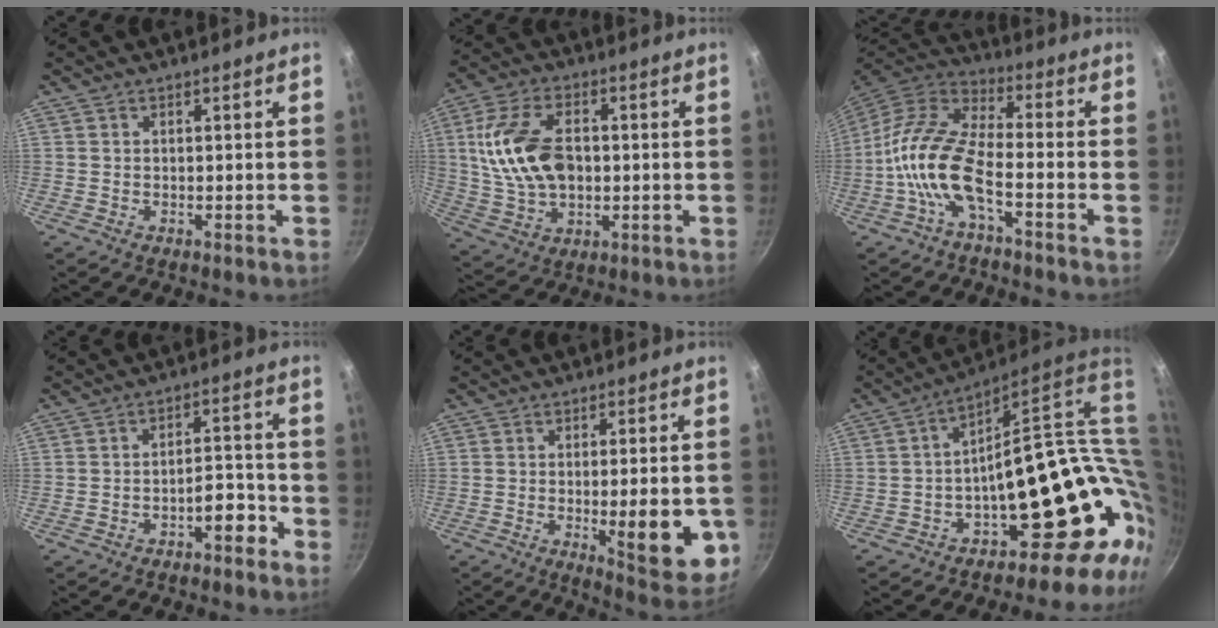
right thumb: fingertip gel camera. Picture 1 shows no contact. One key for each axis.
{"total": 15.3, "fx": 1.2, "fy": 9.8, "fz": 11.7, "tx": -0.214, "ty": 0.009, "tz": 0.026}
{"total": 13.5, "fx": -4.7, "fy": 5.5, "fz": 11.4, "tx": -0.227, "ty": 0.043, "tz": -0.105}
{"total": 5.2, "fx": -3.2, "fy": 2.1, "fz": 3.5, "tx": -0.031, "ty": 0.040, "tz": -0.040}
{"total": 13.6, "fx": -2.8, "fy": 4.0, "fz": 12.7, "tx": -0.145, "ty": -0.007, "tz": -0.029}
{"total": 23.2, "fx": 1.7, "fy": 14.1, "fz": 18.3, "tx": -0.158, "ty": 0.004, "tz": 0.044}